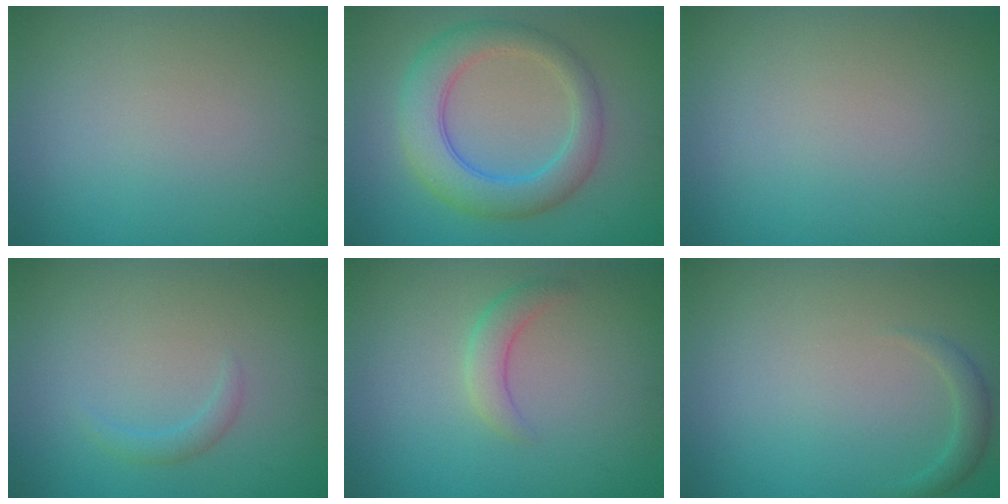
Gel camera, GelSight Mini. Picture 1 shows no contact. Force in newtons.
{"total": 5.6, "press": 5.6, "slide": 0.2}
{"total": 0.0}
{"total": 1.0, "press": 1.0, "slide": 0.1}
{"total": 1.8, "press": 1.8, "slide": 0.2}
{"total": 1.2, "press": 1.2, "slide": 0.1}